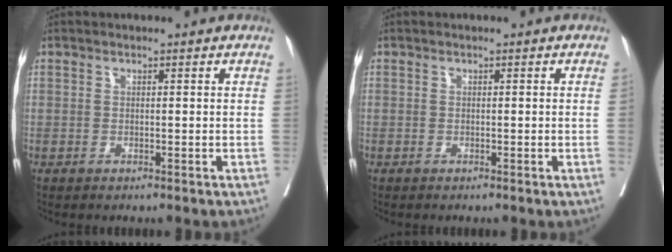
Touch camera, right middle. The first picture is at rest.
{"total": 0.6, "force": [0.0, -0.3, 0.6], "torque": [-0.004, 0.001, 0.001]}